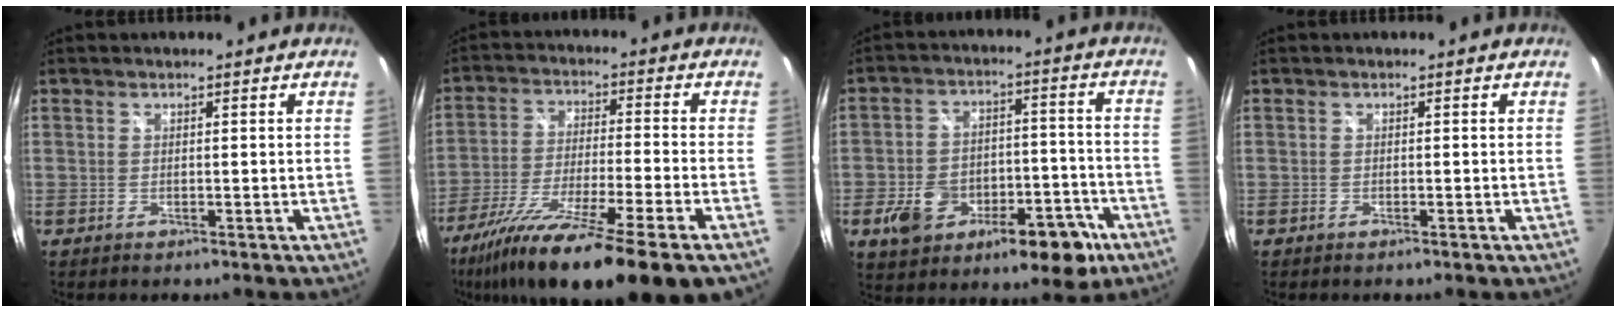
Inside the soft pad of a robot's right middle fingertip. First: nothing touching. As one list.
[{"total": 20.7, "force": [-15.2, 0.0, 14.1], "torque": [-0.260, -0.068, -0.255]}, {"total": 17.5, "force": [-8.5, 10.0, 11.5], "torque": [-0.219, 0.009, -0.115]}, {"total": 0.0}]